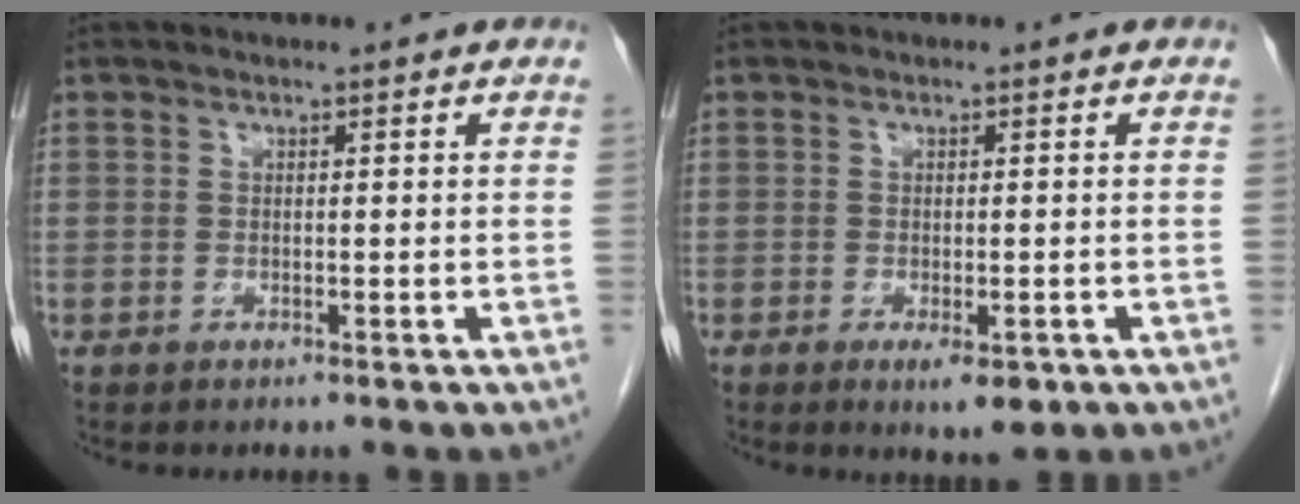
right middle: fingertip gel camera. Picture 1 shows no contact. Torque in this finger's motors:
{"motor_torque": [0.48, -0.02, 0.09, 0.06]}